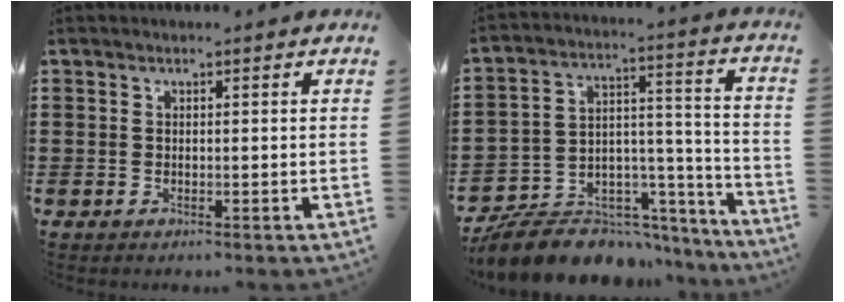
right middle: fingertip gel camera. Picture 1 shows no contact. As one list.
[{"total": 8.2, "force": [-7.3, 3.5, 1.3], "torque": [-0.035, 0.009, -0.139]}]